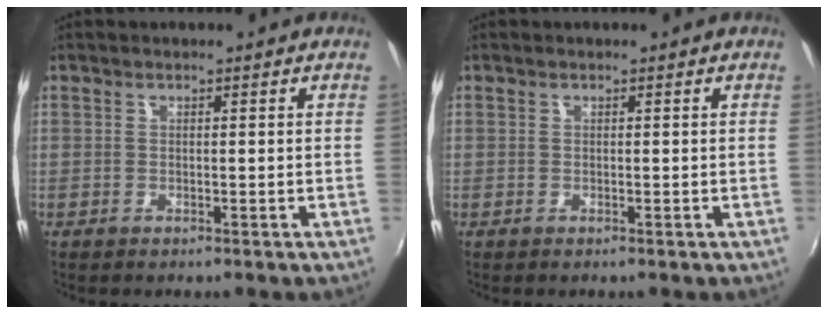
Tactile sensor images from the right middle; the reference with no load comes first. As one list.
[{"total": 0.0}]